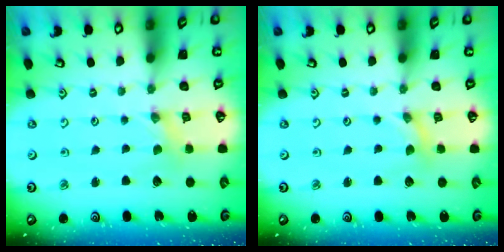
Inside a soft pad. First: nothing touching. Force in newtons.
{"total": 0.0}